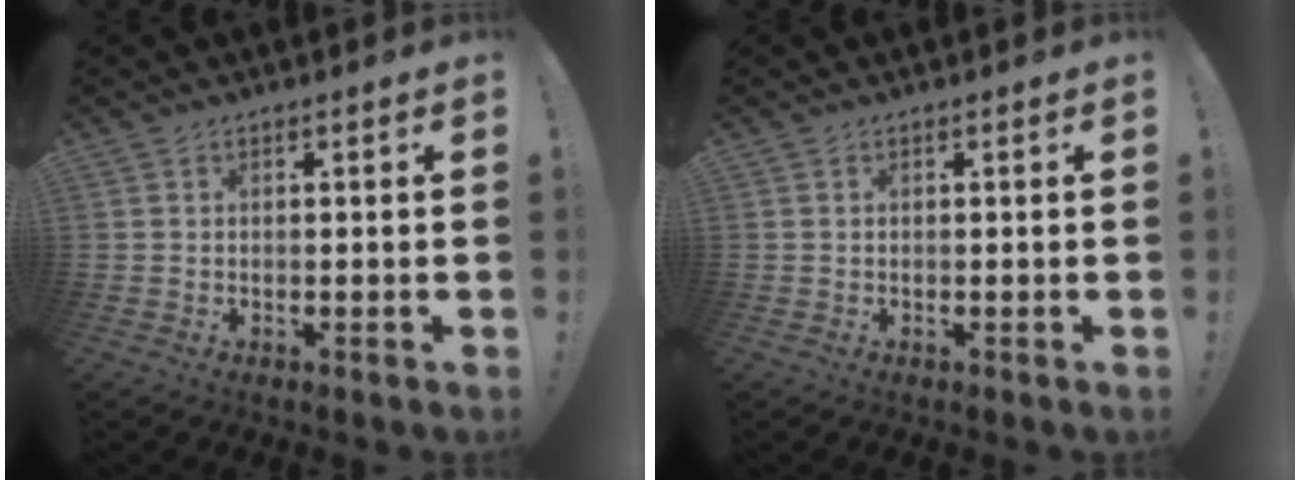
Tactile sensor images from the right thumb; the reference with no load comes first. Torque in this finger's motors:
{"motor_torque": [0.00, 0.00, -0.04, 0.04, 0.00]}